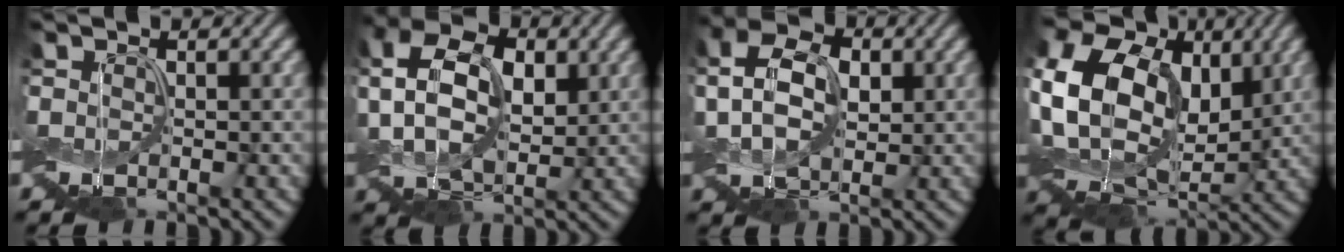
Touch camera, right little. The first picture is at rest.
{"total": 9.1, "force": [1.3, 6.3, 6.4], "torque": [-0.148, 0.006, 0.022]}
{"total": 6.7, "force": [0.6, 4.6, 4.8], "torque": [-0.111, 0.011, 0.005]}
{"total": 15.8, "force": [2.6, 11.8, 10.2], "torque": [-0.221, 0.019, 0.055]}